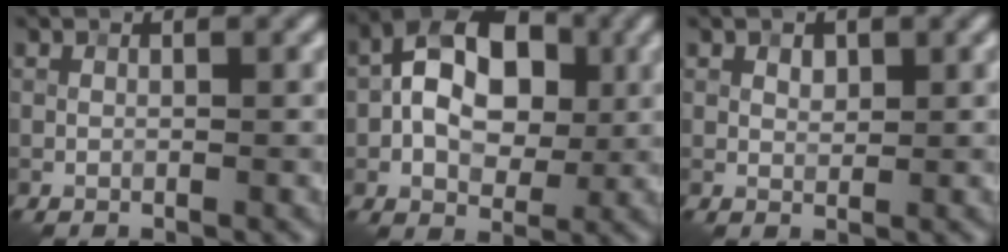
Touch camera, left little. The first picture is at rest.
{"total": 9.0, "force": [0.6, 5.9, 6.9], "torque": [-0.106, 0.015, -0.003]}
{"total": 1.1, "force": [0.6, 0.7, 0.6], "torque": [-0.009, 0.000, 0.011]}